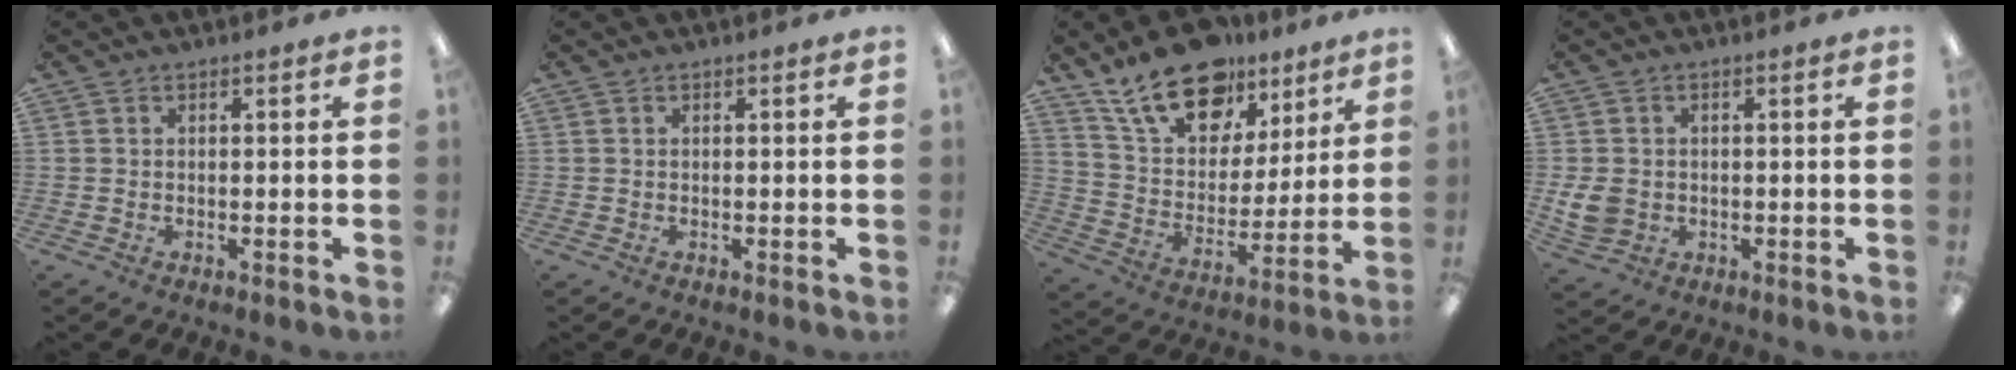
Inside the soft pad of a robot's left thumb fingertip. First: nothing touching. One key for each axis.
{"total": 0.0}
{"total": 19.4, "fx": 13.7, "fy": 10.4, "fz": 9.0, "tx": -0.161, "ty": -0.075, "tz": 0.246}
{"total": 5.7, "fx": -0.1, "fy": 5.0, "fz": 2.8, "tx": -0.062, "ty": 0.004, "tz": 0.000}